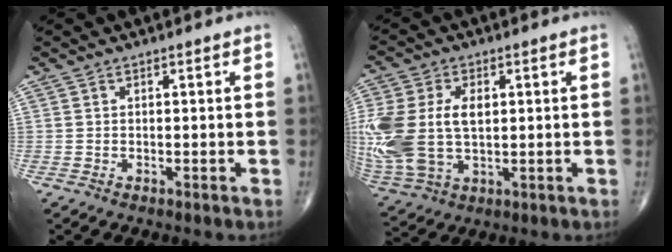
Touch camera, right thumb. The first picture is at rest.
{"total": 19.5, "force": [1.4, 12.3, 15.0], "torque": [-0.374, -0.002, 0.041]}